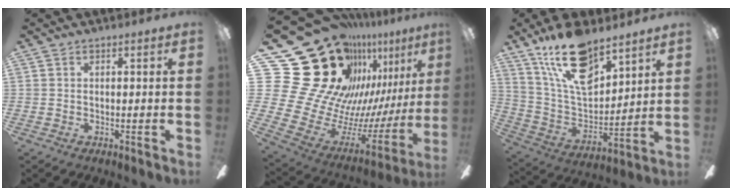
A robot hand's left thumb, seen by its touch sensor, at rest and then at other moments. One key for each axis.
{"total": 33.2, "fx": 19.1, "fy": 20.5, "fz": 17.8, "tx": -0.327, "ty": -0.183, "tz": 0.410}
{"total": 19.5, "fx": 13.4, "fy": 8.4, "fz": 11.3, "tx": -0.213, "ty": -0.070, "tz": 0.239}